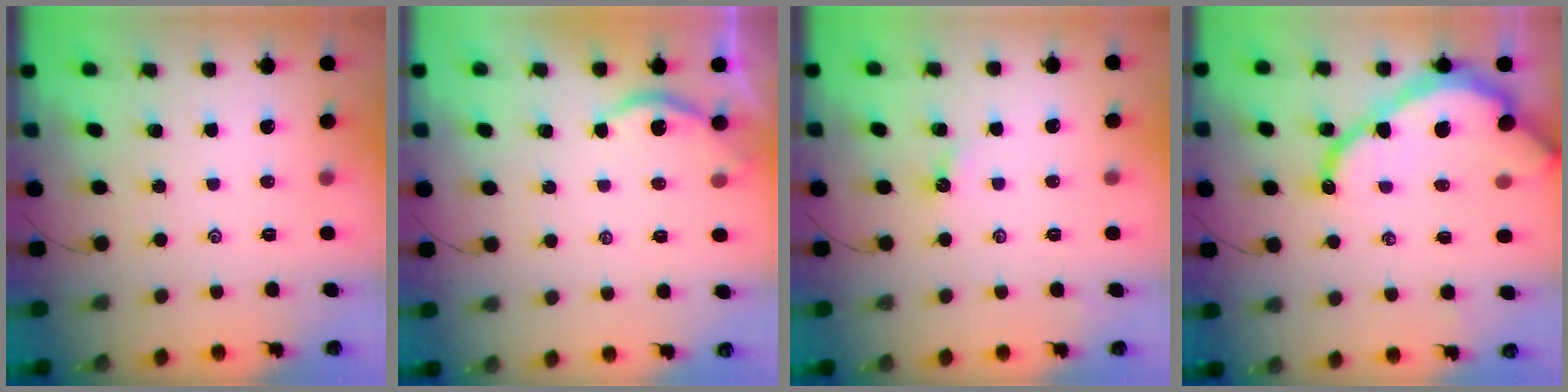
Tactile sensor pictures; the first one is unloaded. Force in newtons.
{"total": 5.5, "press": 5.5, "slide": 0.4}
{"total": 3.0, "press": 3.0, "slide": 0.4}
{"total": 16.6, "press": 16.5, "slide": 1.8}